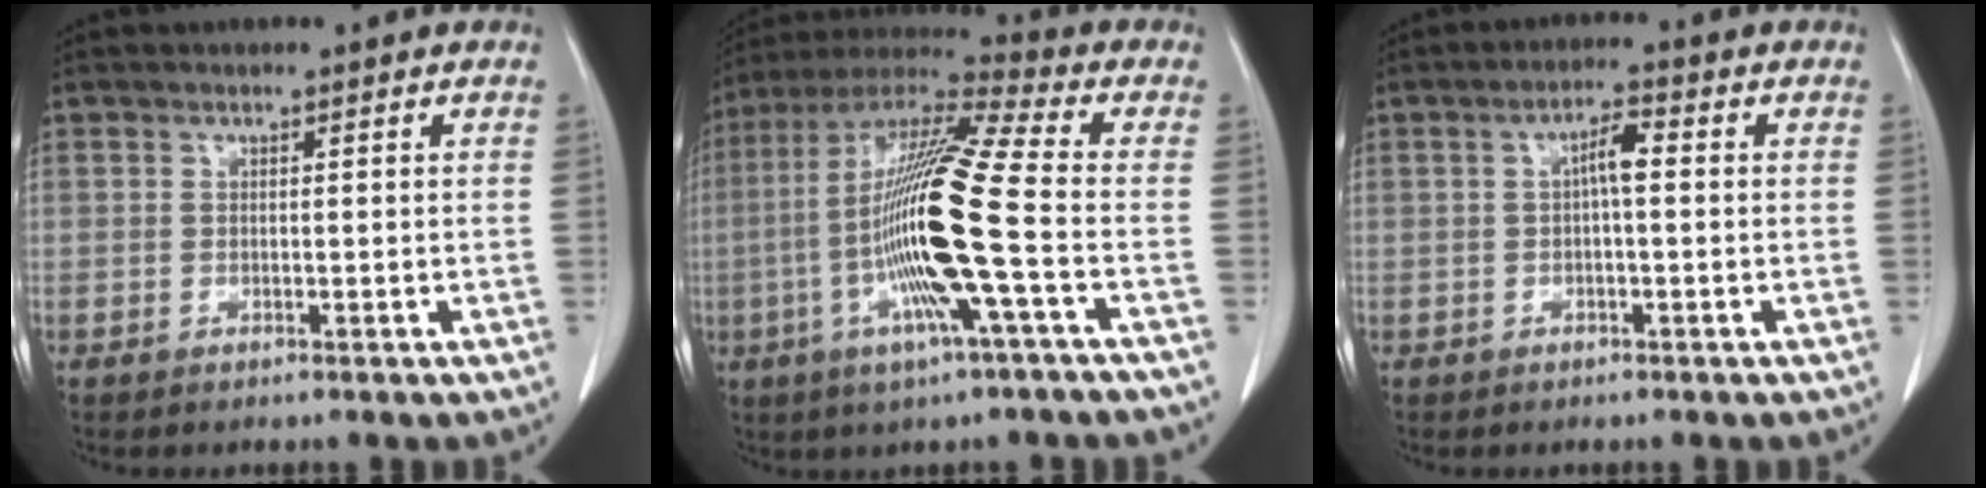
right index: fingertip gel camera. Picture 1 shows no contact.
{"total": 18.2, "force": [-3.7, -0.3, 17.8], "torque": [-0.358, -0.007, -0.083]}
{"total": 3.4, "force": [0.3, 0.7, 3.3], "torque": [-0.058, 0.010, 0.002]}